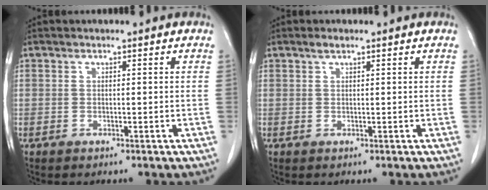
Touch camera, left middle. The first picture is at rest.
{"total": 0.9, "force": [0.7, 0.2, 0.5], "torque": [-0.015, 0.002, 0.015]}